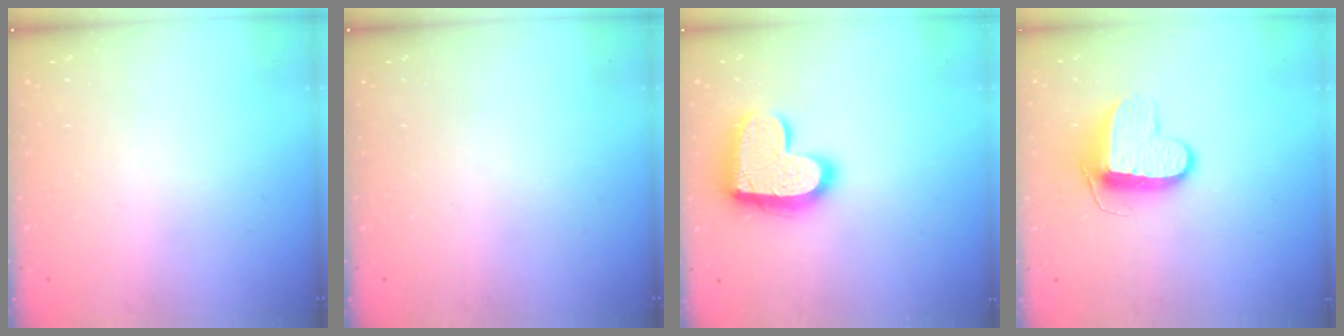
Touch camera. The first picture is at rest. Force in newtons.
{"total": 0.0}
{"total": 18.3, "press": 18.3, "slide": 1.2}
{"total": 10.3, "press": 10.3, "slide": 0.4}